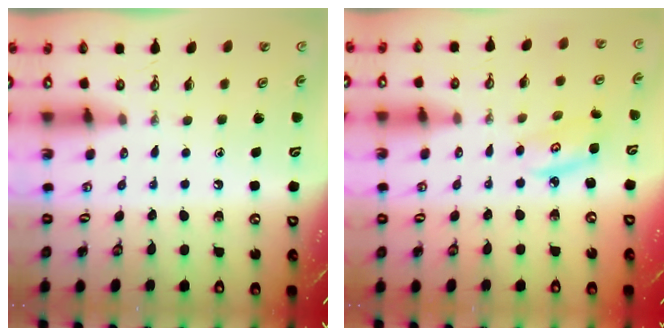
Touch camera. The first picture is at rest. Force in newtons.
{"total": 3.9, "press": 3.9, "slide": 0.3}